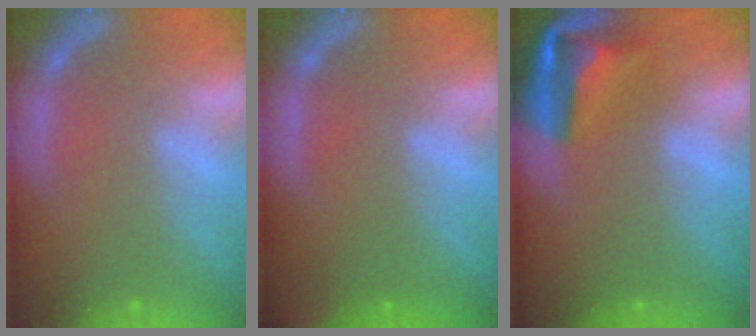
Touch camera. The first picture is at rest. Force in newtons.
{"total": 1.4}
{"total": 7.9}